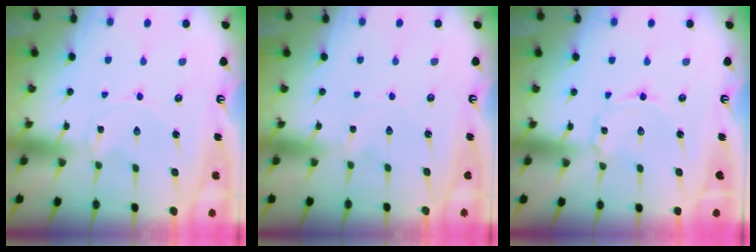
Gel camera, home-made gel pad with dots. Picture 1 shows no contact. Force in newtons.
{"total": 0.0}
{"total": 2.0, "press": 2.0, "slide": 0.2}